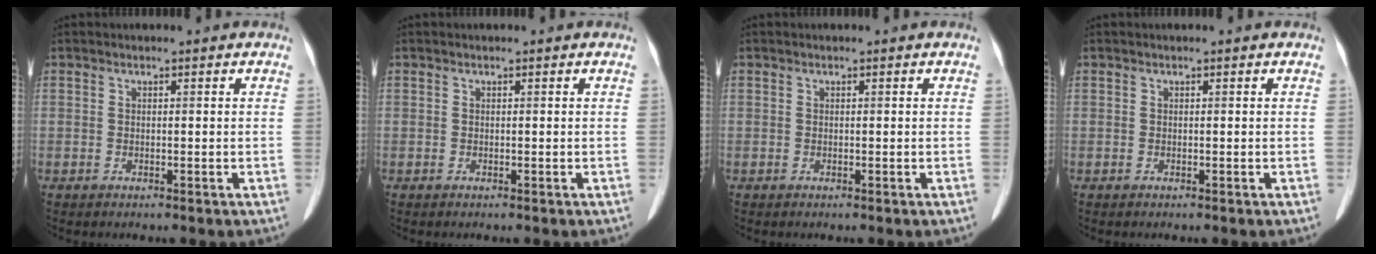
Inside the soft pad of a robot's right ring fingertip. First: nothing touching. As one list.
[{"total": 0.0}, {"total": 0.0}, {"total": 0.0}]